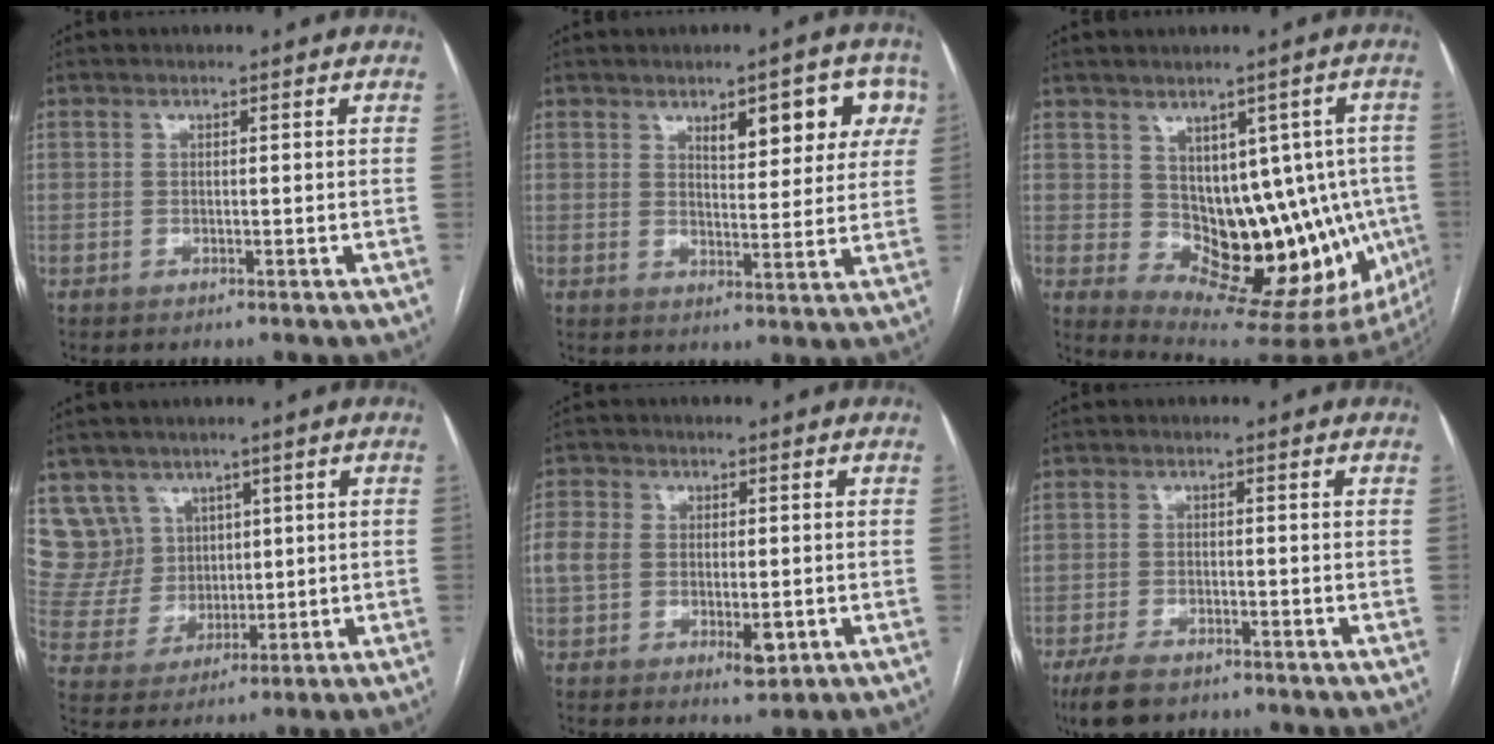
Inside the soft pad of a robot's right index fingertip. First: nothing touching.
{"total": 9.2, "force": [4.4, 3.5, 7.3], "torque": [-0.085, 0.017, 0.059]}
{"total": 15.1, "force": [-0.5, 8.9, 12.3], "torque": [-0.131, 0.023, 0.016]}
{"total": 8.7, "force": [5.2, 7.0, 0.3], "torque": [-0.014, 0.035, 0.117]}
{"total": 8.4, "force": [-1.0, 5.7, 6.1], "torque": [-0.109, 0.006, -0.012]}
{"total": 5.2, "force": [-3.8, 2.3, 2.7], "torque": [-0.056, -0.006, -0.065]}